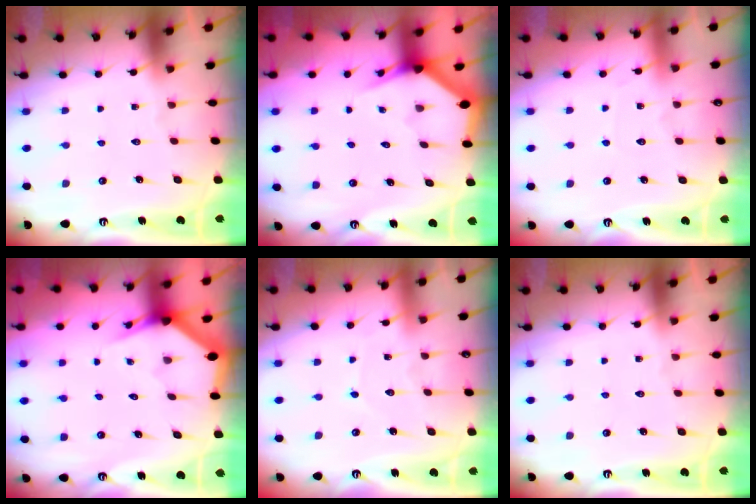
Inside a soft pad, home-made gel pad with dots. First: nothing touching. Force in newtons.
{"total": 2.9, "press": 2.9, "slide": 0.0}
{"total": 2.9, "press": 2.8, "slide": 0.4}
{"total": 3.0, "press": 3.0, "slide": 0.1}
{"total": 3.5, "press": 3.4, "slide": 0.3}
{"total": 0.0}